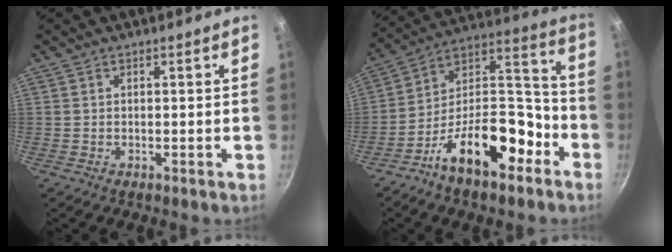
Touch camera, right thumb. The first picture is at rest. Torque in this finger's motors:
{"motor_torque": [1.84, 1.92, 1.46, -1.31, 0.17]}